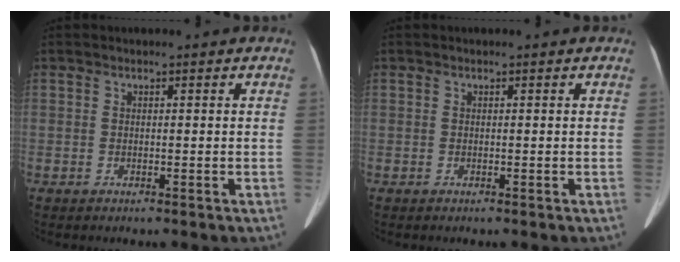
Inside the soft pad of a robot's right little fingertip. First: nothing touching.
{"total": 0.0}